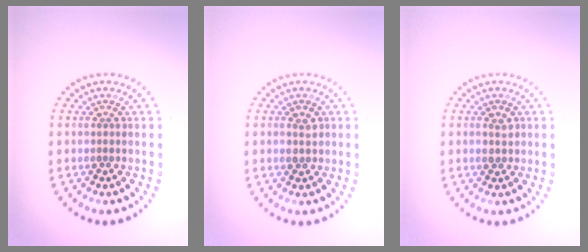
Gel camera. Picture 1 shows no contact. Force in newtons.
{"total": 1.4, "press": 1.4, "slide": 0.1}
{"total": 1.4, "press": 1.4, "slide": 0.1}